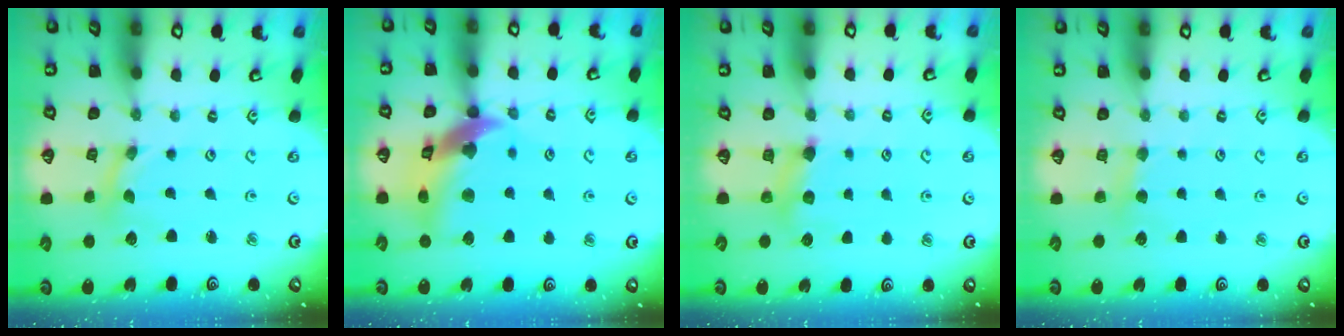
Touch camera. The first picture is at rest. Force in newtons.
{"total": 16.2, "press": 16.1, "slide": 2.2}
{"total": 5.4, "press": 5.4, "slide": 0.4}
{"total": 3.5, "press": 3.4, "slide": 0.6}